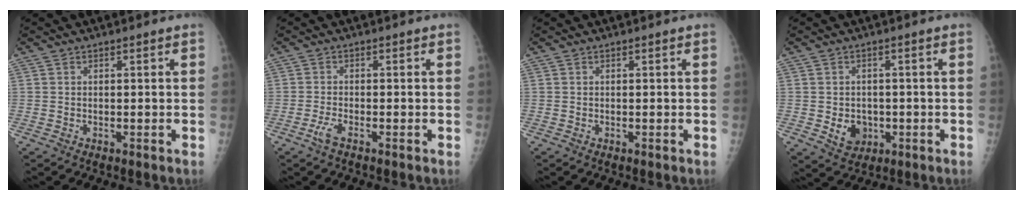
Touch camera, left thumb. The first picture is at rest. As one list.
[{"total": 2.1, "force": [-1.3, 0.5, 1.5], "torque": [-0.039, 0.001, -0.029]}, {"total": 0.0}, {"total": 5.0, "force": [-1.0, 4.2, 2.6], "torque": [-0.019, 0.002, -0.005]}]